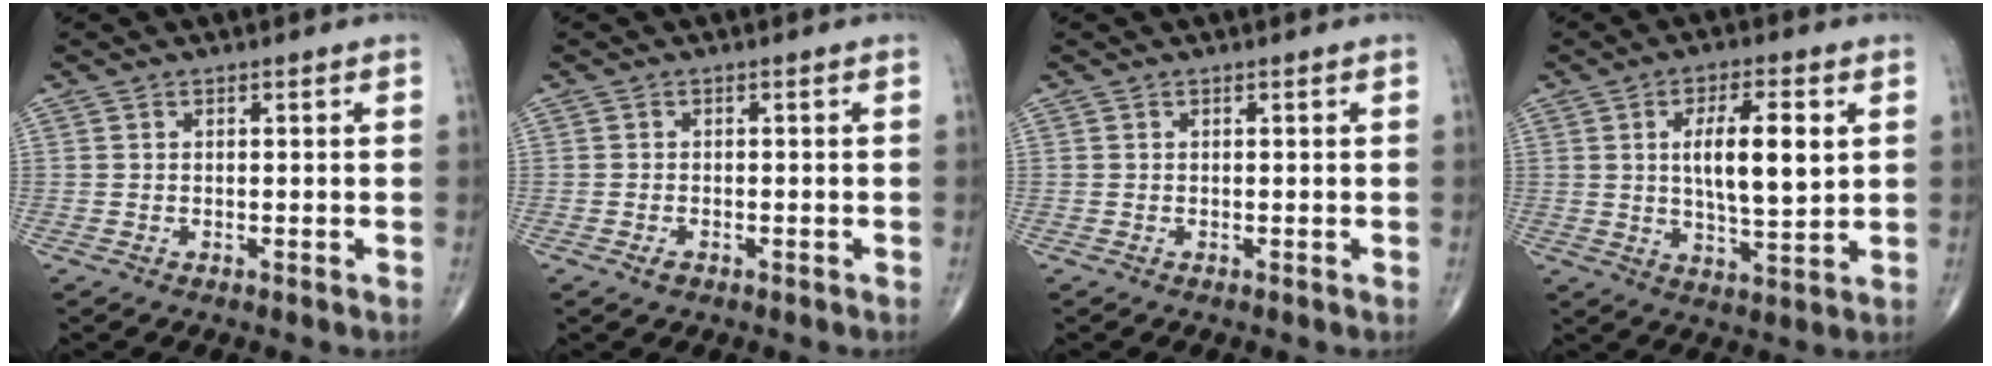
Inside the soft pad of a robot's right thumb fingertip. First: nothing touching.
{"total": 1.4, "force": [-0.8, 0.8, 0.8], "torque": [-0.016, 0.001, -0.013]}
{"total": 0.0}
{"total": 11.6, "force": [2.5, 3.8, 10.6], "torque": [-0.169, -0.013, 0.045]}